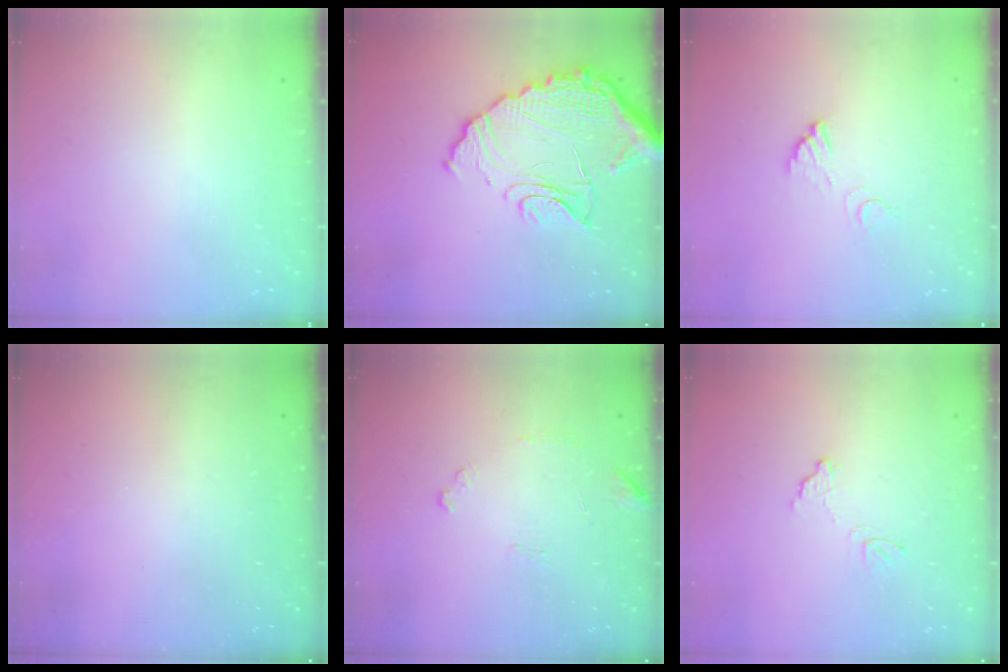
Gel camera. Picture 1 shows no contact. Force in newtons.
{"total": 16.2, "press": 16.1, "slide": 1.4}
{"total": 3.9, "press": 3.9, "slide": 0.2}
{"total": 3.3, "press": 3.3, "slide": 0.1}
{"total": 8.1, "press": 8.0, "slide": 0.4}
{"total": 8.8, "press": 8.8, "slide": 0.5}